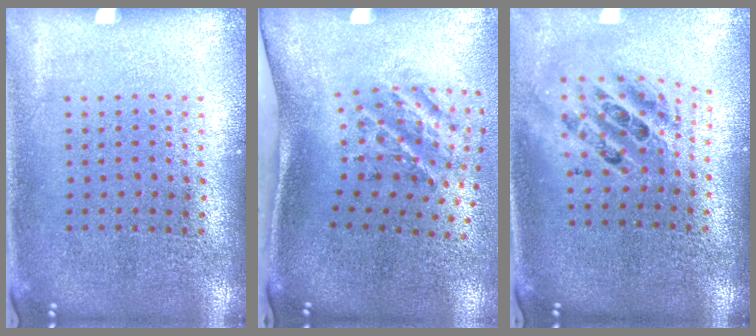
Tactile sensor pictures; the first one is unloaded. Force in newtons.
{"total": 2.2, "press": 1.3, "slide": 1.8}
{"total": 2.0, "press": 1.6, "slide": 1.2}